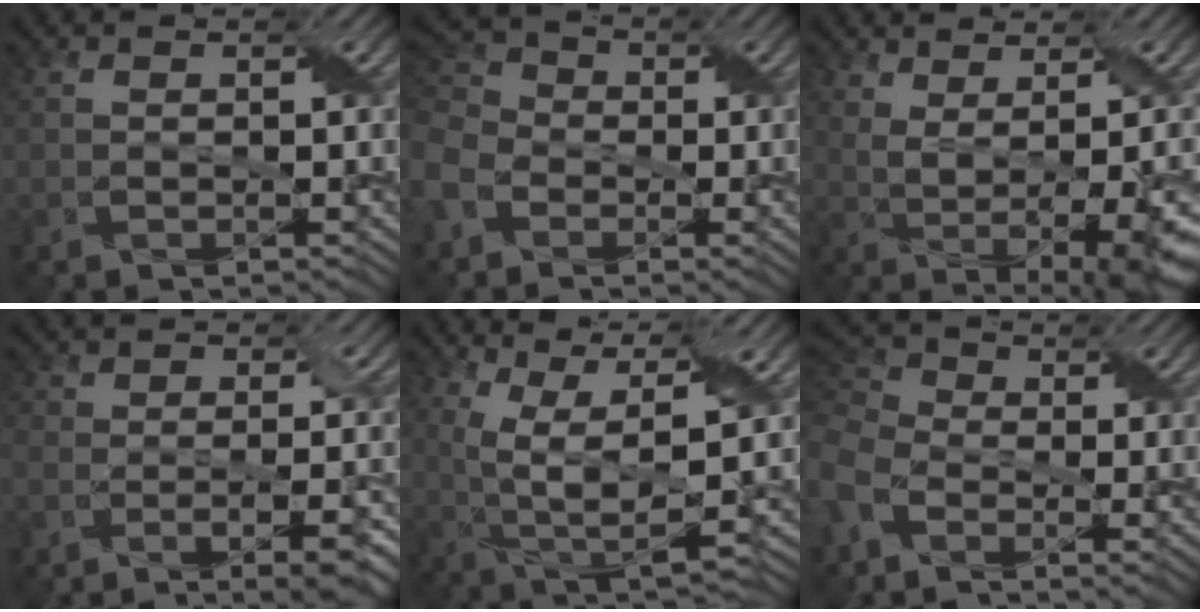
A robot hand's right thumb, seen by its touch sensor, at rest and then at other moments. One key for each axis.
{"total": 6.9, "fx": -3.0, "fy": 5.2, "fz": 3.4, "tx": -0.119, "ty": -0.005, "tz": -0.077}
{"total": 8.2, "fx": 1.0, "fy": 2.6, "fz": 7.7, "tx": -0.103, "ty": 0.004, "tz": 0.032}
{"total": 9.9, "fx": -6.2, "fy": 3.7, "fz": 6.8, "tx": -0.093, "ty": -0.006, "tz": -0.075}
{"total": 9.6, "fx": 2.6, "fy": 3.1, "fz": 8.6, "tx": -0.186, "ty": 0.002, "tz": 0.055}
{"total": 6.4, "fx": -2.4, "fy": 4.3, "fz": 4.1, "tx": -0.123, "ty": -0.009, "tz": -0.061}